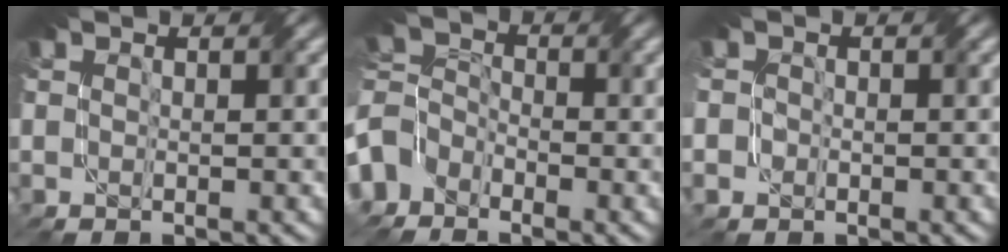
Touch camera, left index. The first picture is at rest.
{"total": 4.1, "force": [-3.0, 2.6, 0.9], "torque": [-0.019, 0.007, -0.070]}
{"total": 1.4, "force": [-0.2, 1.4, 0.2], "torque": [0.002, -0.002, -0.001]}